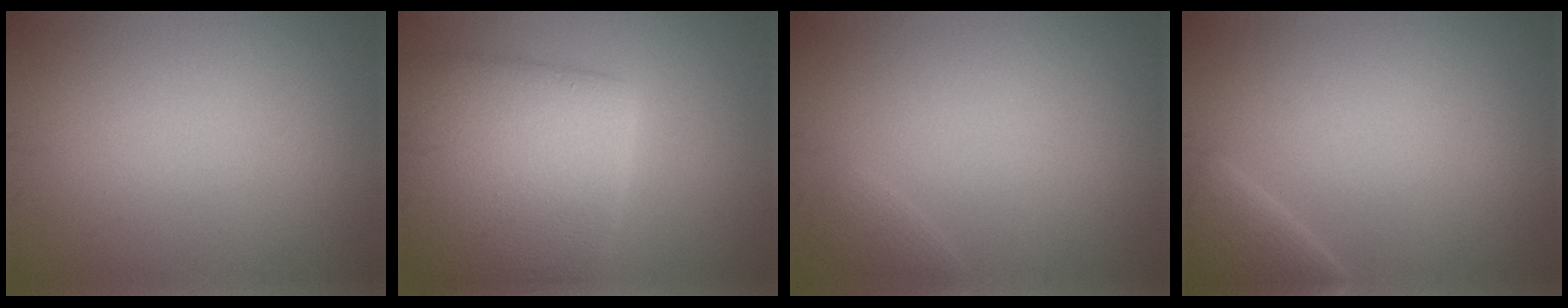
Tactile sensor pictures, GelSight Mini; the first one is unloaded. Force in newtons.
{"total": 10.1, "press": 10.1, "slide": 0.4}
{"total": 0.9, "press": 0.9, "slide": 0.1}
{"total": 2.3, "press": 2.3, "slide": 0.2}